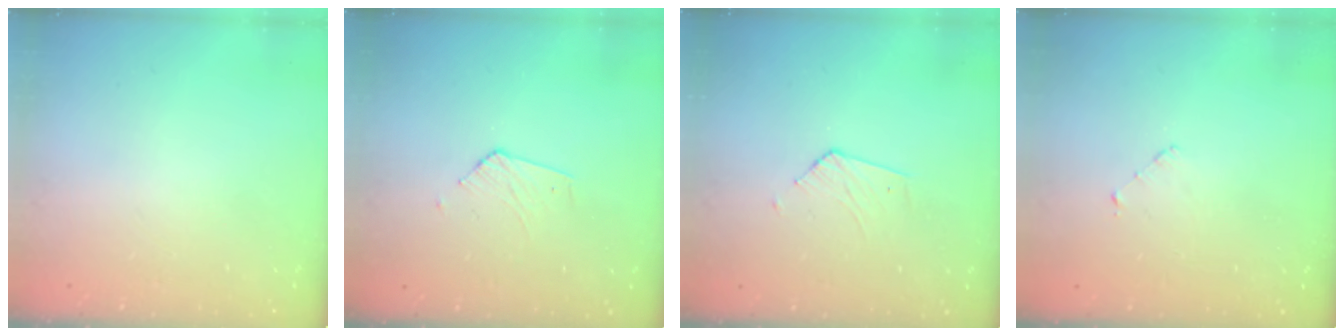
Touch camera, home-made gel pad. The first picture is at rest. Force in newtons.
{"total": 2.9, "press": 2.9, "slide": 0.2}
{"total": 3.1, "press": 3.1, "slide": 0.2}
{"total": 2.5, "press": 2.5, "slide": 0.2}